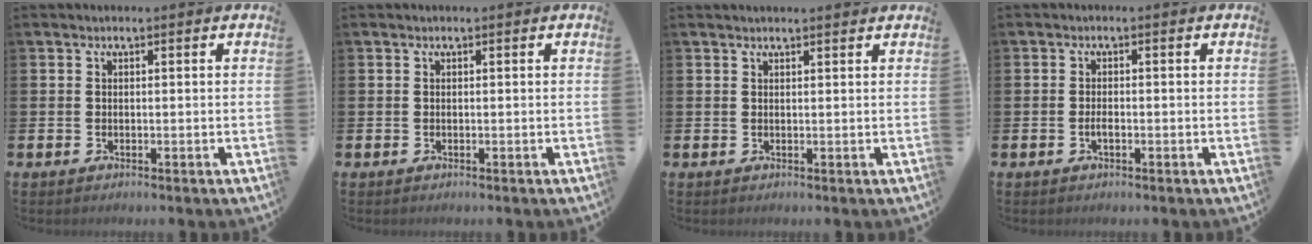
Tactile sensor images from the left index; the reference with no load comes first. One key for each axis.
{"total": 0.0}
{"total": 0.9, "fx": 0.9, "fy": -0.1, "fz": 0.2, "tx": 0.006, "ty": -0.004, "tz": 0.015}
{"total": 1.3, "fx": -0.4, "fy": 0.5, "fz": 1.1, "tx": -0.018, "ty": 0.000, "tz": -0.009}